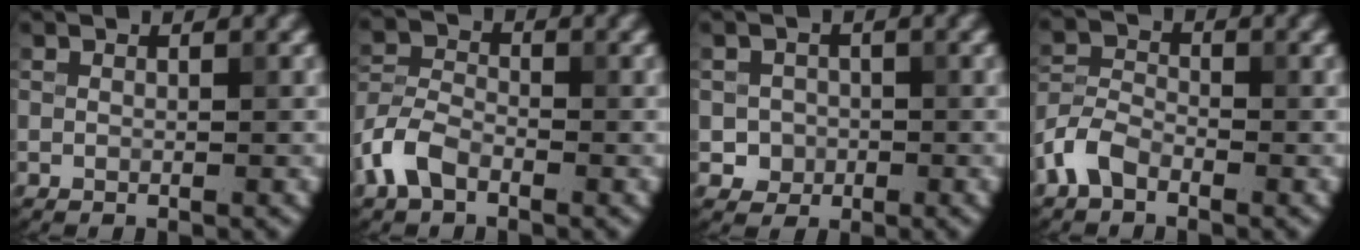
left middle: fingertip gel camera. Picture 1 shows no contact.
{"total": 3.9, "force": [-2.4, 2.2, 2.2], "torque": [-0.049, 0.004, -0.061]}
{"total": 1.8, "force": [-0.4, 1.8, 0.3], "torque": [0.007, -0.004, -0.005]}
{"total": 3.2, "force": [-2.1, 1.8, 1.7], "torque": [-0.034, 0.006, -0.055]}